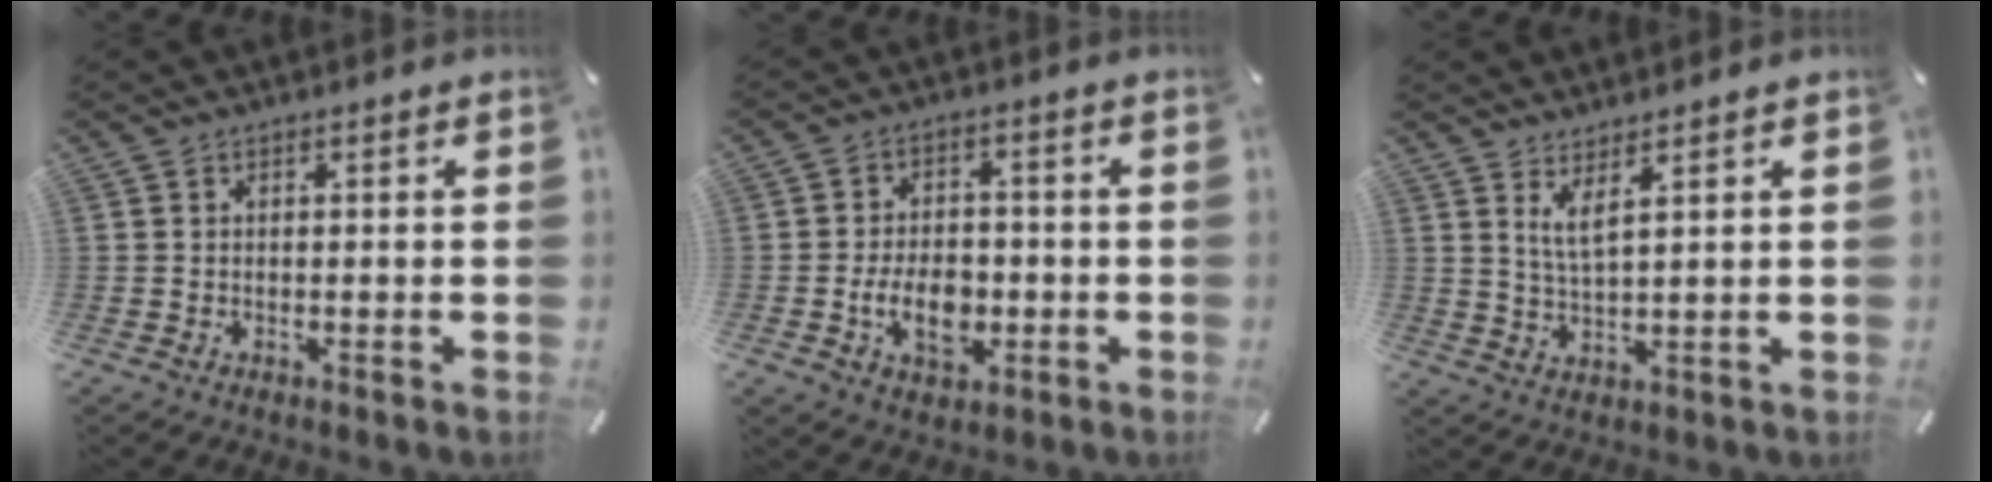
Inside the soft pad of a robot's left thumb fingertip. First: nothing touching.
{"total": 8.9, "force": [-2.1, 6.0, 6.2], "torque": [-0.127, 0.005, -0.039]}
{"total": 4.4, "force": [2.9, 0.6, 3.3], "torque": [-0.074, -0.006, 0.049]}